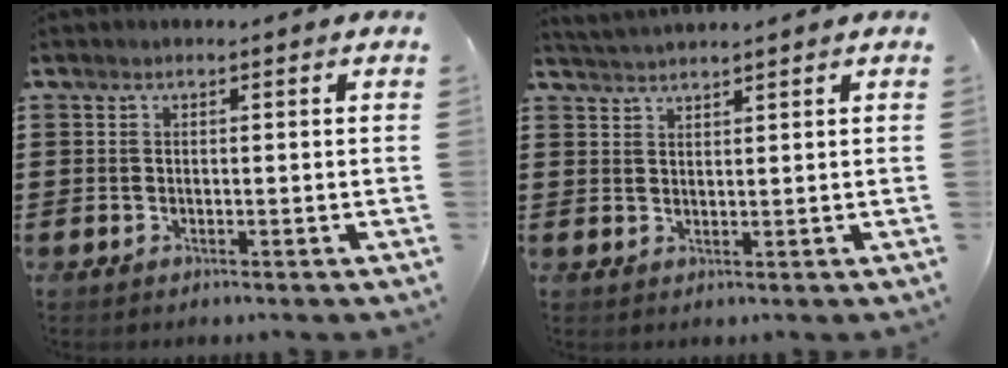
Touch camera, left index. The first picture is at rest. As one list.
[{"total": 2.0, "force": [2.0, -0.4, 0.0], "torque": [-0.005, -0.002, 0.039]}]